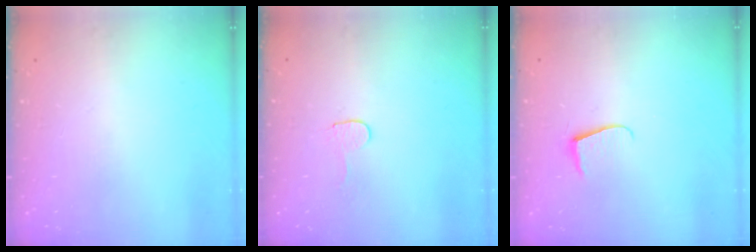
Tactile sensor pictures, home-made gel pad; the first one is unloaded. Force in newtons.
{"total": 2.9, "press": 2.9, "slide": 0.3}
{"total": 6.8, "press": 6.8, "slide": 0.6}